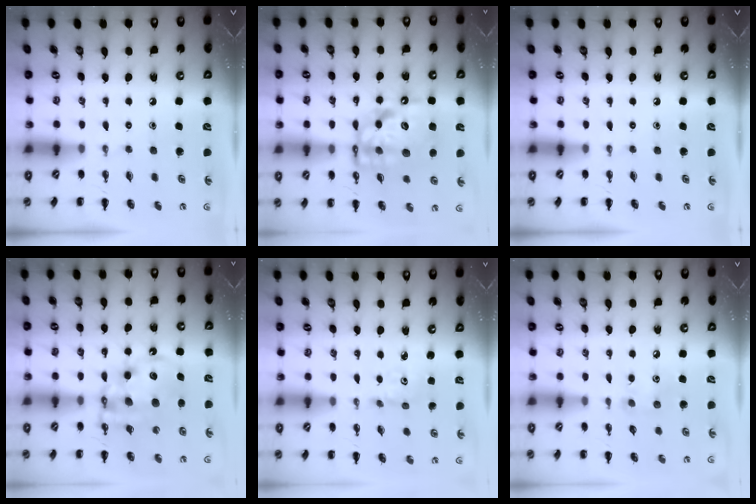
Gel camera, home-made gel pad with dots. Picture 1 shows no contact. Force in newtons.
{"total": 15.5, "press": 15.0, "slide": 3.9}
{"total": 0.0}
{"total": 13.3, "press": 12.7, "slide": 3.9}
{"total": 1.6, "press": 1.6, "slide": 0.2}
{"total": 5.7, "press": 5.5, "slide": 1.4}